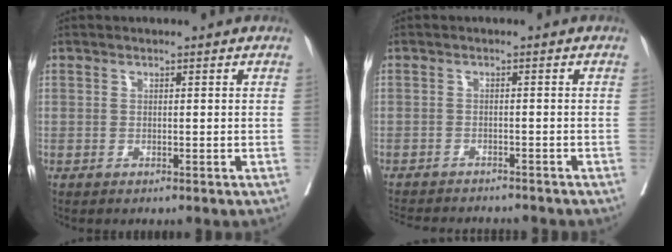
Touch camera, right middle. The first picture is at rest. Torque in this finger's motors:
{"motor_torque": [0.96, -1.18, 0.12, 0.03]}